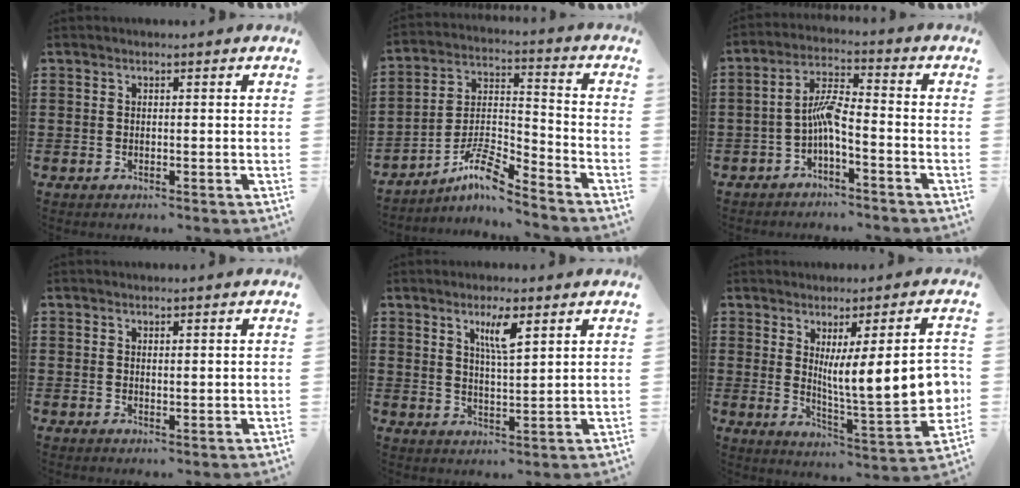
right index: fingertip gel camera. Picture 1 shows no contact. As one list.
[{"total": 8.4, "force": [-6.6, 1.7, 4.9], "torque": [-0.105, 0.002, -0.129]}, {"total": 5.4, "force": [-1.9, 1.1, 4.9], "torque": [-0.104, 0.002, -0.041]}, {"total": 0.7, "force": [0.5, 0.3, 0.5], "torque": [-0.010, 0.002, 0.009]}, {"total": 5.0, "force": [2.9, 1.0, 4.0], "torque": [-0.079, 0.004, 0.046]}, {"total": 12.1, "force": [1.8, 2.0, 11.8], "torque": [-0.190, -0.019, 0.031]}]